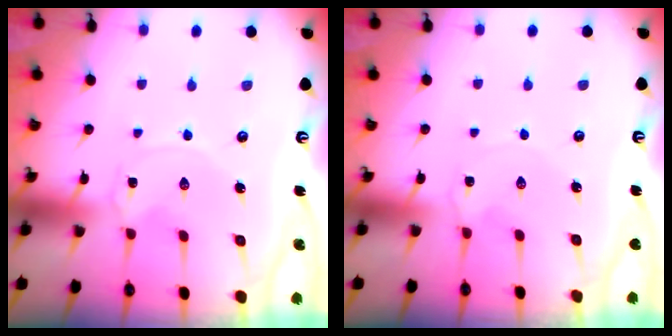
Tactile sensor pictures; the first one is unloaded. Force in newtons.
{"total": 0.9, "press": 0.8, "slide": 0.2}